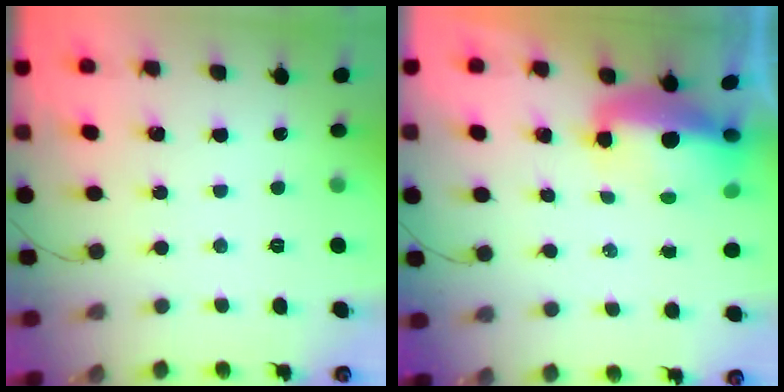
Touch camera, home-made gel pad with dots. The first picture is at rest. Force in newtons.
{"total": 11.0, "press": 10.7, "slide": 2.5}